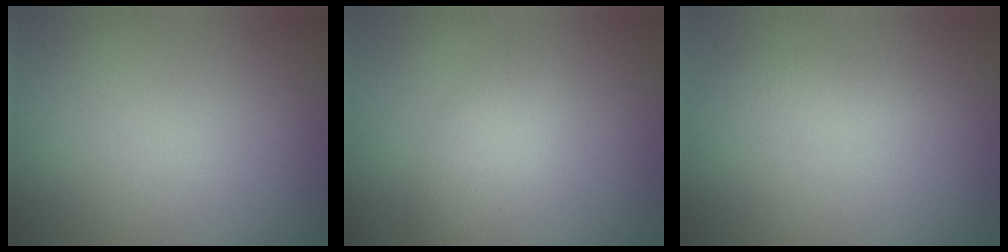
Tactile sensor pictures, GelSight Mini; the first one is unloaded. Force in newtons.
{"total": 2.4, "press": 2.4, "slide": 0.1}
{"total": 1.5, "press": 1.5, "slide": 0.1}